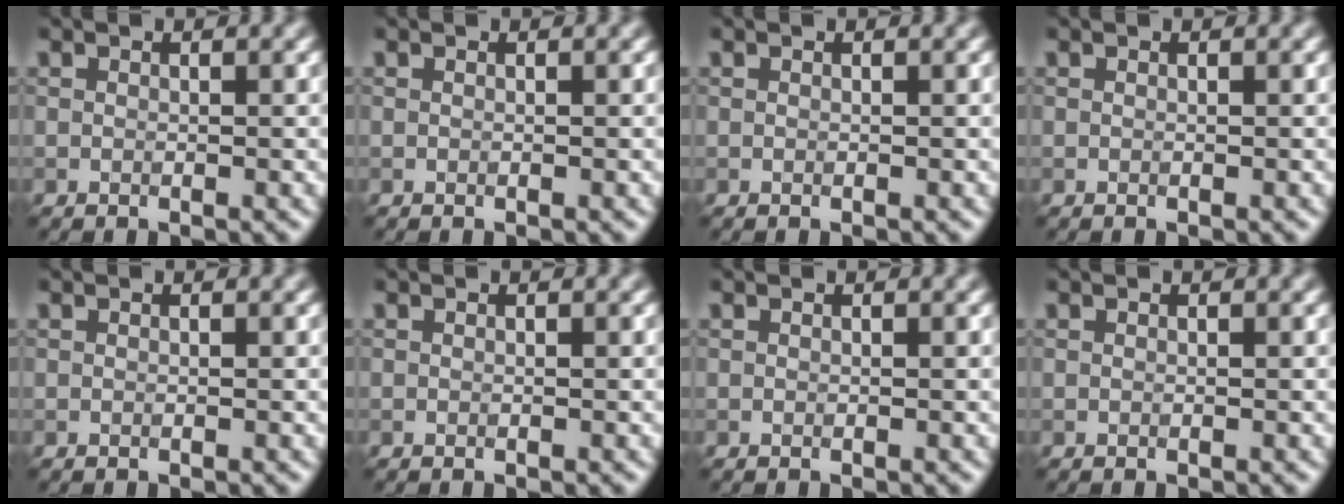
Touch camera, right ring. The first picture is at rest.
{"total": 0.0}
{"total": 0.0}
{"total": 0.0}
{"total": 0.0}
{"total": 0.0}
{"total": 0.0}
{"total": 0.0}